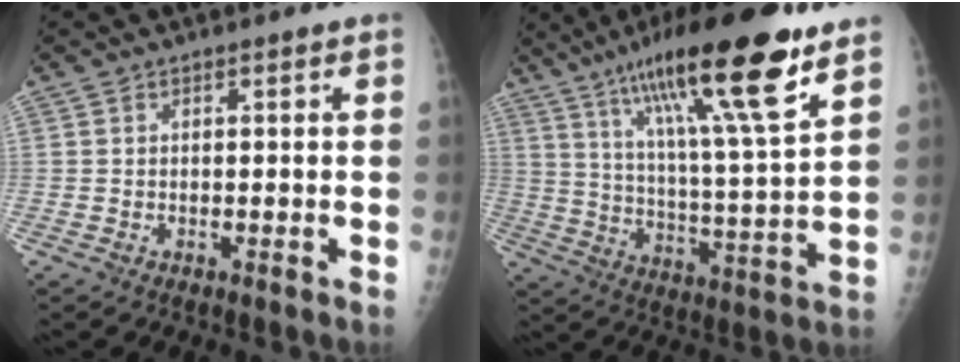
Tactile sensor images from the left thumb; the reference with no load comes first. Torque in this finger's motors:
{"motor_torque": [1.00, 0.22, 1.46, -1.30, 0.50]}